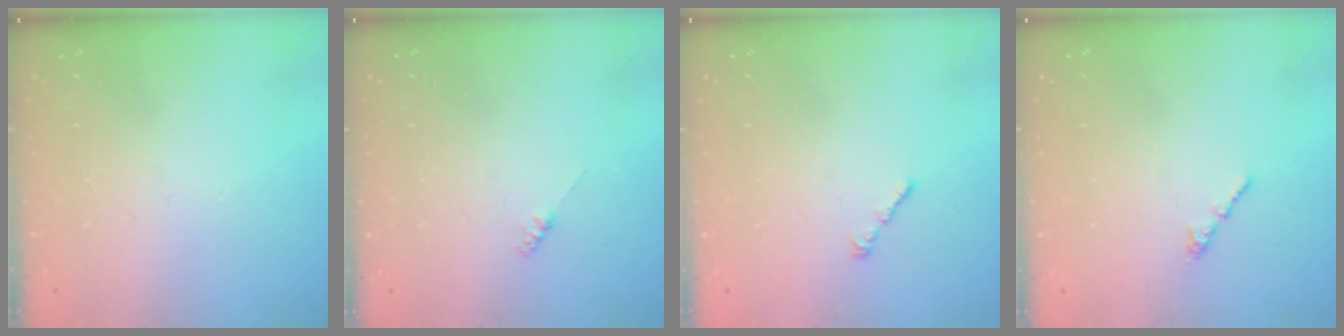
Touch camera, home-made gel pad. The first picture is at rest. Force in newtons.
{"total": 2.3, "press": 2.3, "slide": 0.3}
{"total": 1.1, "press": 0.9, "slide": 0.5}
{"total": 0.7, "press": 0.6, "slide": 0.4}